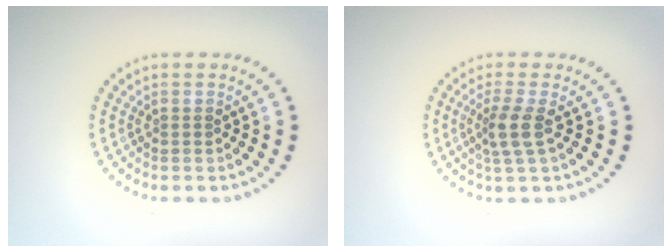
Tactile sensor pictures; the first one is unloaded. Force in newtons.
{"total": 2.6, "press": 2.1, "slide": 1.5}